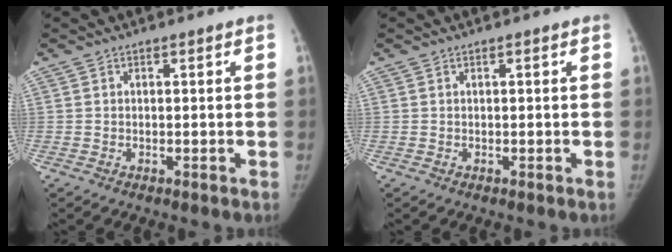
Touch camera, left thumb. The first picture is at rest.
{"total": 0.0}